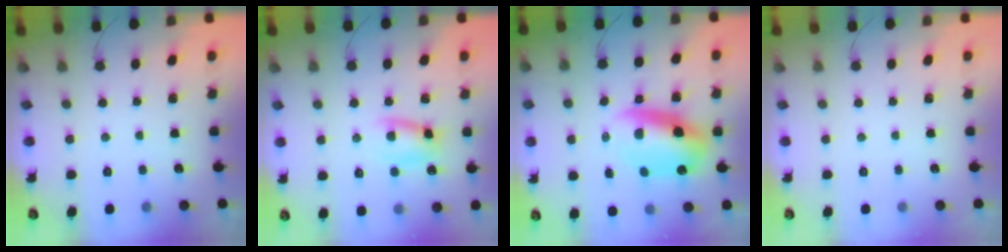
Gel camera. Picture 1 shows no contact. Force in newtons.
{"total": 8.8, "press": 8.7, "slide": 1.1}
{"total": 12.5, "press": 12.1, "slide": 3.5}
{"total": 0.0}